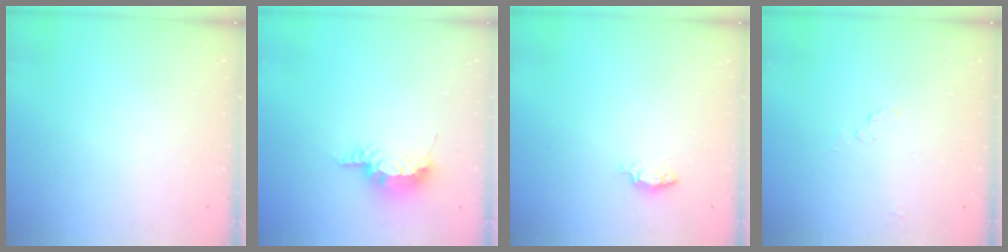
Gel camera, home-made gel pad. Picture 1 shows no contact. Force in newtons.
{"total": 14.0, "press": 10.7, "slide": 9.0}
{"total": 3.8, "press": 3.7, "slide": 0.6}
{"total": 3.1, "press": 2.9, "slide": 1.1}